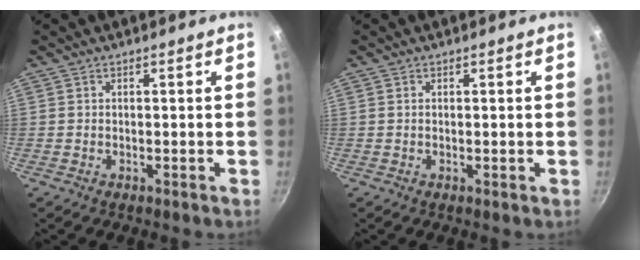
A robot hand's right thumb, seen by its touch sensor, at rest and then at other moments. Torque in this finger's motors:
{"motor_torque": [1.16, 0.96, 0.12, -0.27, -0.03]}